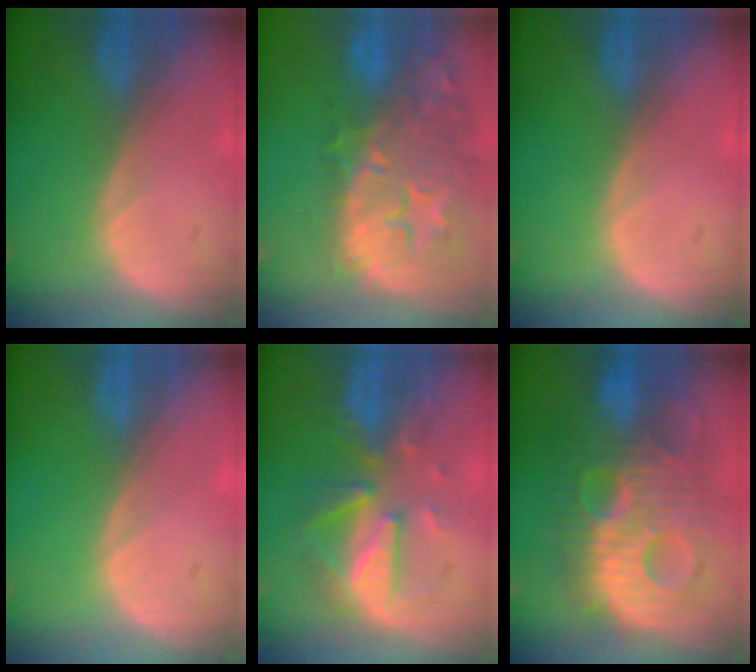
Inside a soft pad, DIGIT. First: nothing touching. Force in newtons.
{"total": 15.0, "press": 11.9, "slide": 9.0}
{"total": 0.0}
{"total": 0.0}
{"total": 8.1, "press": 7.9, "slide": 2.0}
{"total": 12.5, "press": 12.5, "slide": 1.0}